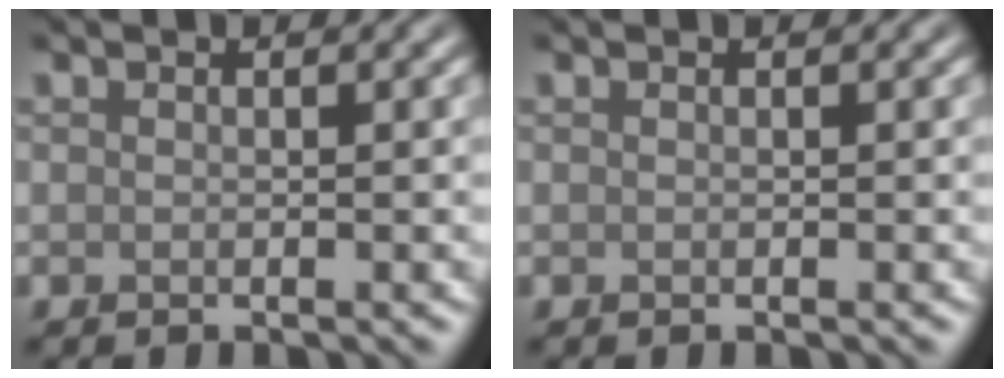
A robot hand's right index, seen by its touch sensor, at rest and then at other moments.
{"total": 0.0}